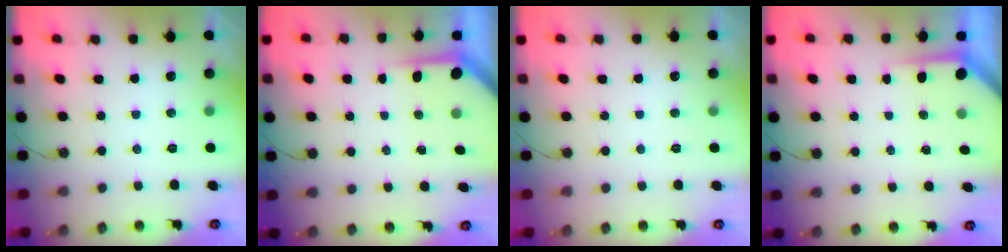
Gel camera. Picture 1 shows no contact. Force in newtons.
{"total": 3.6, "press": 3.6, "slide": 0.4}
{"total": 0.0}
{"total": 3.7, "press": 3.7, "slide": 0.3}